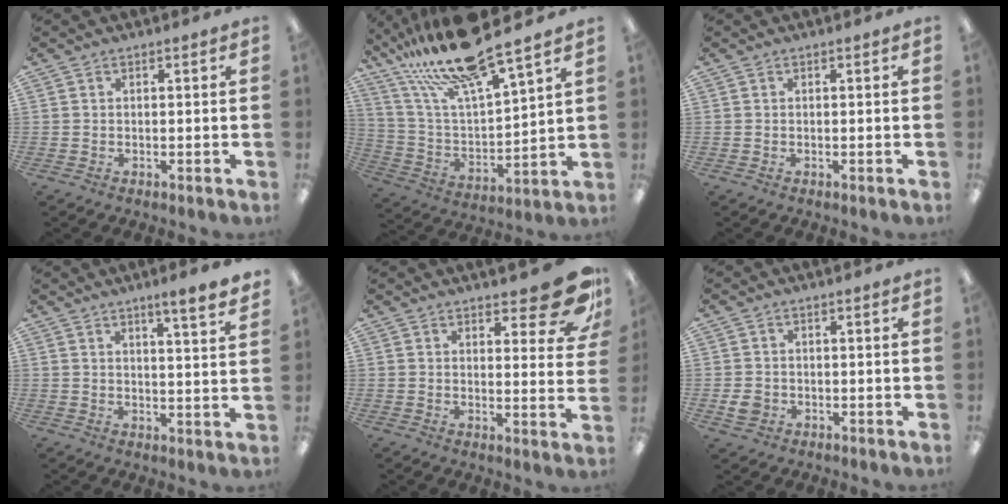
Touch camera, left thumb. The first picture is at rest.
{"total": 20.5, "force": [17.6, 2.3, 10.2], "torque": [-0.209, -0.111, 0.298]}
{"total": 0.0}
{"total": 5.3, "force": [4.4, -0.2, 2.9], "torque": [-0.043, -0.028, 0.071]}
{"total": 11.9, "force": [8.6, 3.5, 7.4], "torque": [-0.082, -0.064, 0.144]}
{"total": 2.9, "force": [-0.4, 2.5, 1.4], "torque": [-0.021, -0.002, -0.008]}